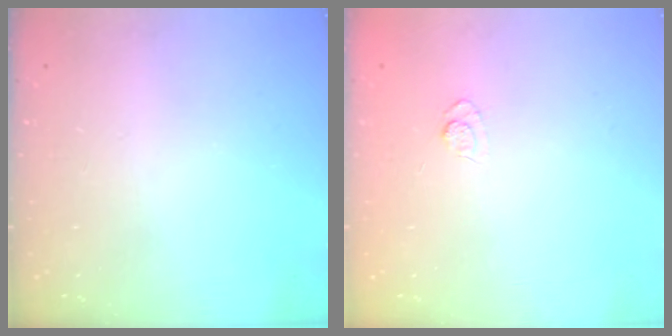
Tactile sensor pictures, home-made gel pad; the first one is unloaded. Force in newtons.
{"total": 3.9, "press": 3.7, "slide": 1.3}